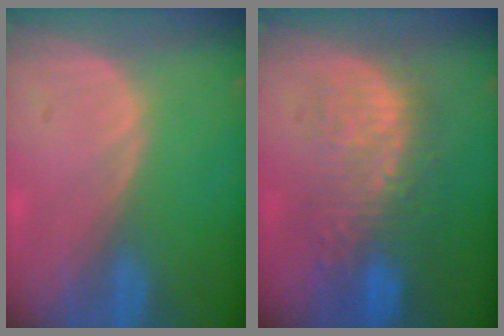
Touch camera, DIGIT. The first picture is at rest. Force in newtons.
{"total": 10.4, "press": 9.5, "slide": 4.2}